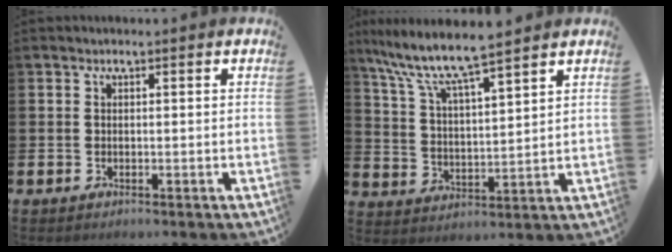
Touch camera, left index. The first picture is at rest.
{"total": 8.2, "force": [7.3, 0.7, 3.6], "torque": [-0.103, -0.040, 0.126]}